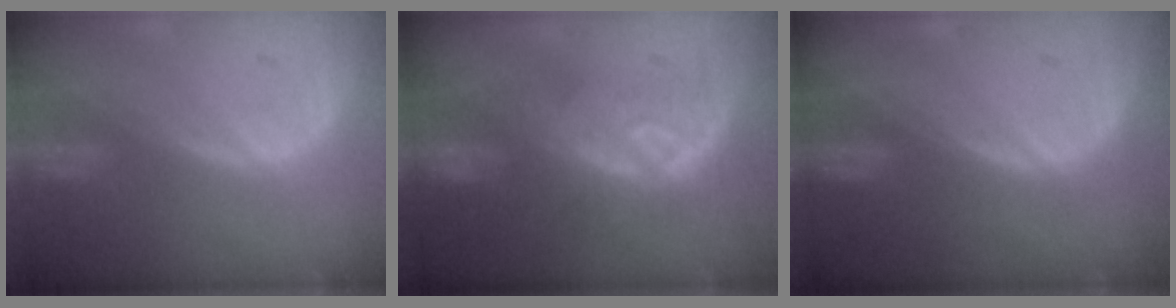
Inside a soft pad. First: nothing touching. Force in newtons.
{"total": 8.0, "press": 7.9, "slide": 1.7}
{"total": 0.0}